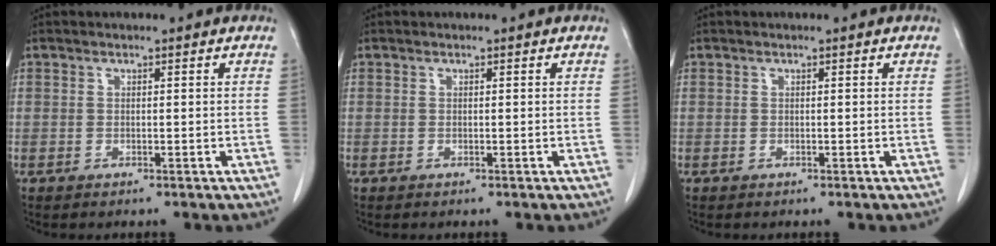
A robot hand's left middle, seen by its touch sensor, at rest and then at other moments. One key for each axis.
{"total": 0.0}
{"total": 0.0}